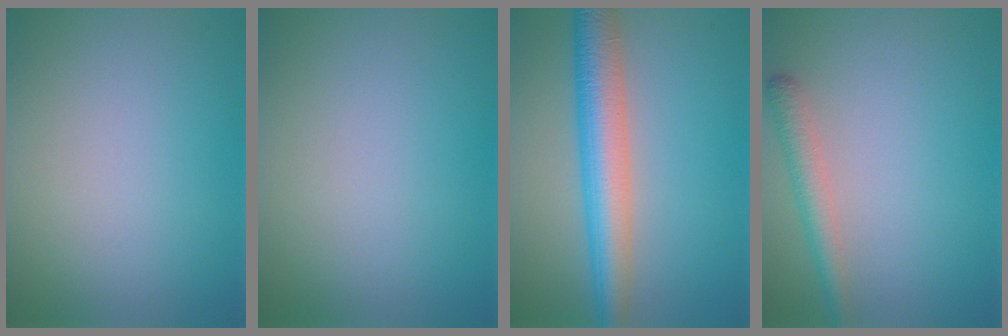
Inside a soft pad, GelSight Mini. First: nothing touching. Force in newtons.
{"total": 0.0}
{"total": 6.5, "press": 6.5, "slide": 0.1}
{"total": 2.4, "press": 2.4, "slide": 0.1}